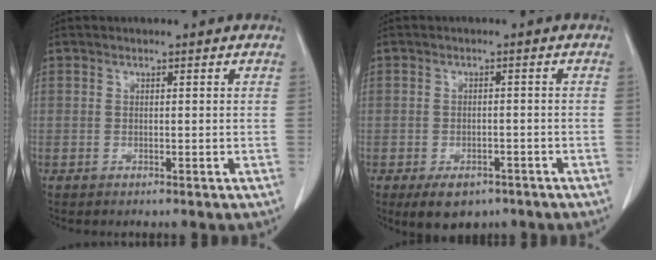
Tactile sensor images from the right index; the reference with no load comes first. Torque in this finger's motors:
{"motor_torque": [0.28, -0.10, -0.05, -0.04]}